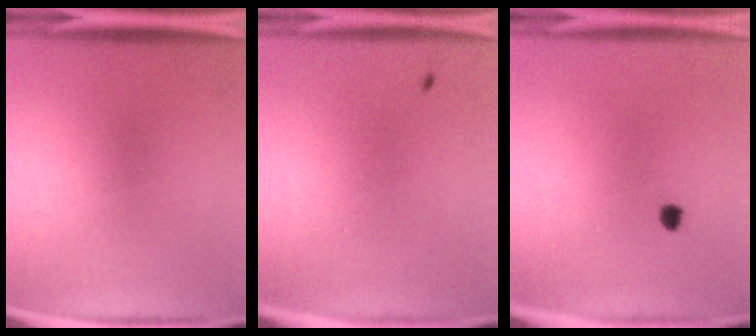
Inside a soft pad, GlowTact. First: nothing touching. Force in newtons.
{"total": 0.8}
{"total": 1.3}